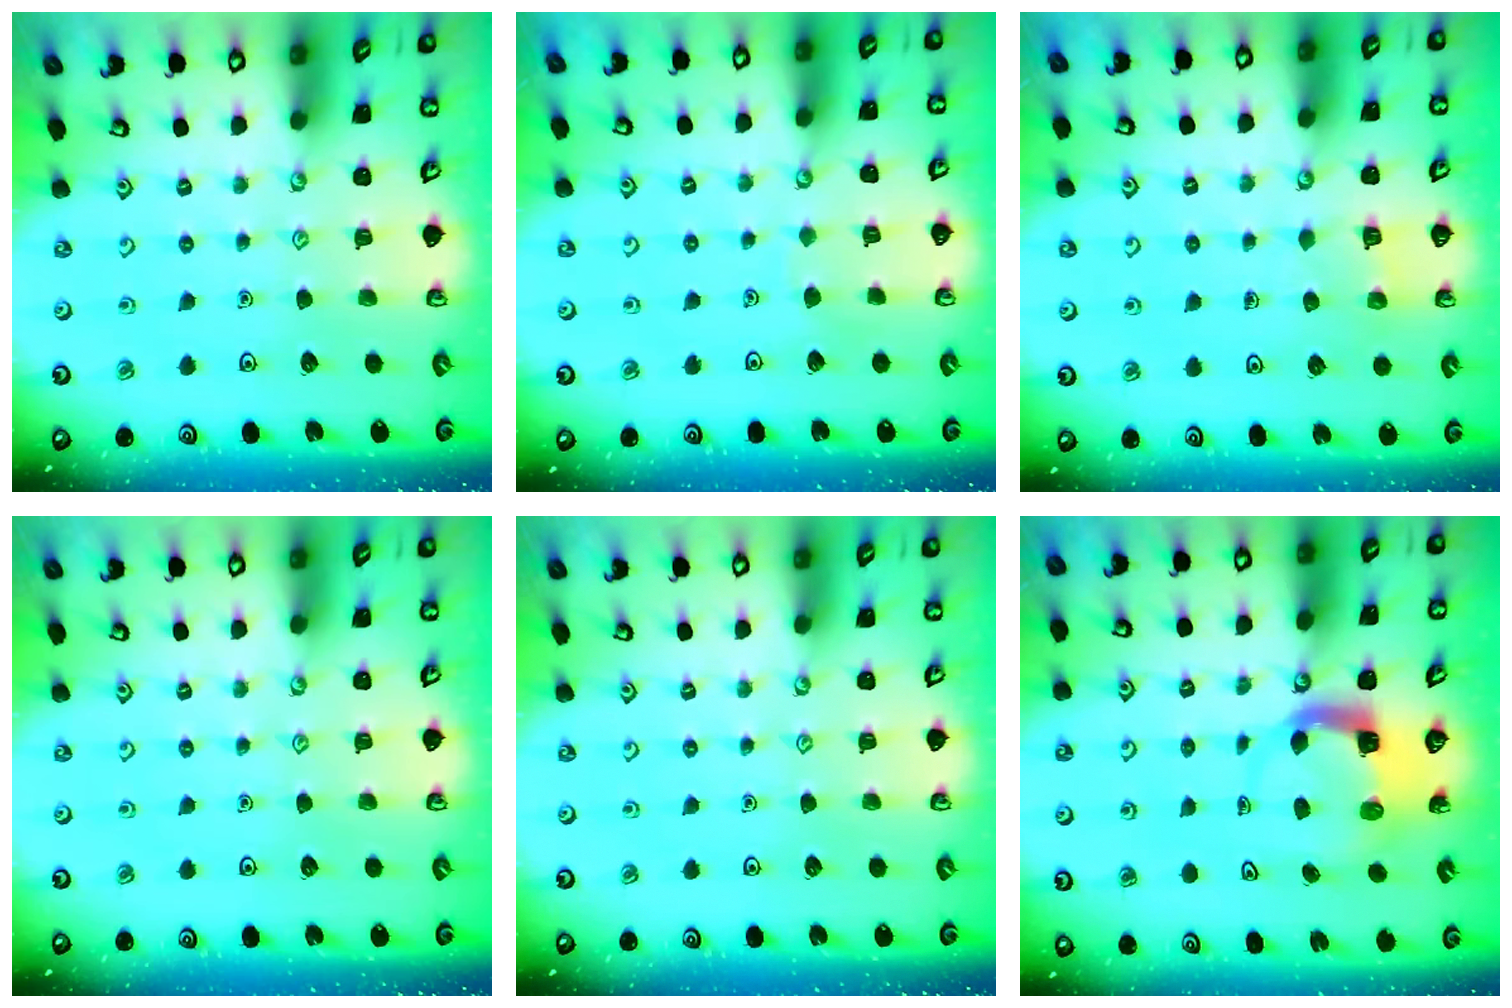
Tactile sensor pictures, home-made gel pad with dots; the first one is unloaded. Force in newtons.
{"total": 3.2, "press": 3.2, "slide": 0.4}
{"total": 3.8, "press": 3.7, "slide": 0.3}
{"total": 0.0}
{"total": 0.0}
{"total": 5.2, "press": 5.1, "slide": 0.7}